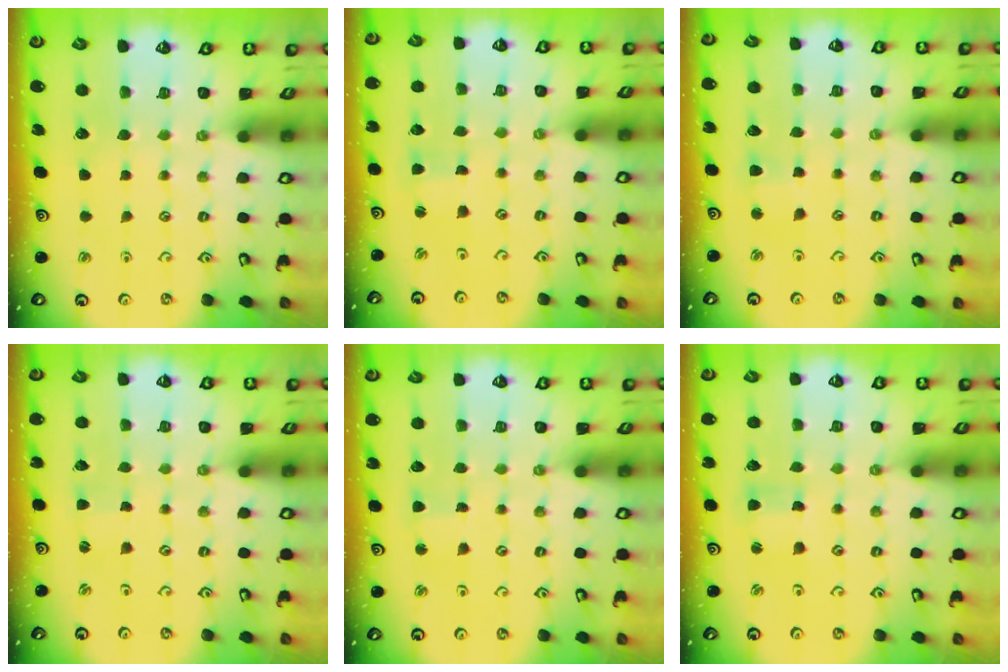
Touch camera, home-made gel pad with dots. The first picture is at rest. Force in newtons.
{"total": 0.7, "press": 0.7, "slide": 0.1}
{"total": 2.9, "press": 2.9, "slide": 0.3}
{"total": 0.9, "press": 0.9, "slide": 0.1}
{"total": 2.1, "press": 2.1, "slide": 0.2}
{"total": 2.0, "press": 2.0, "slide": 0.3}